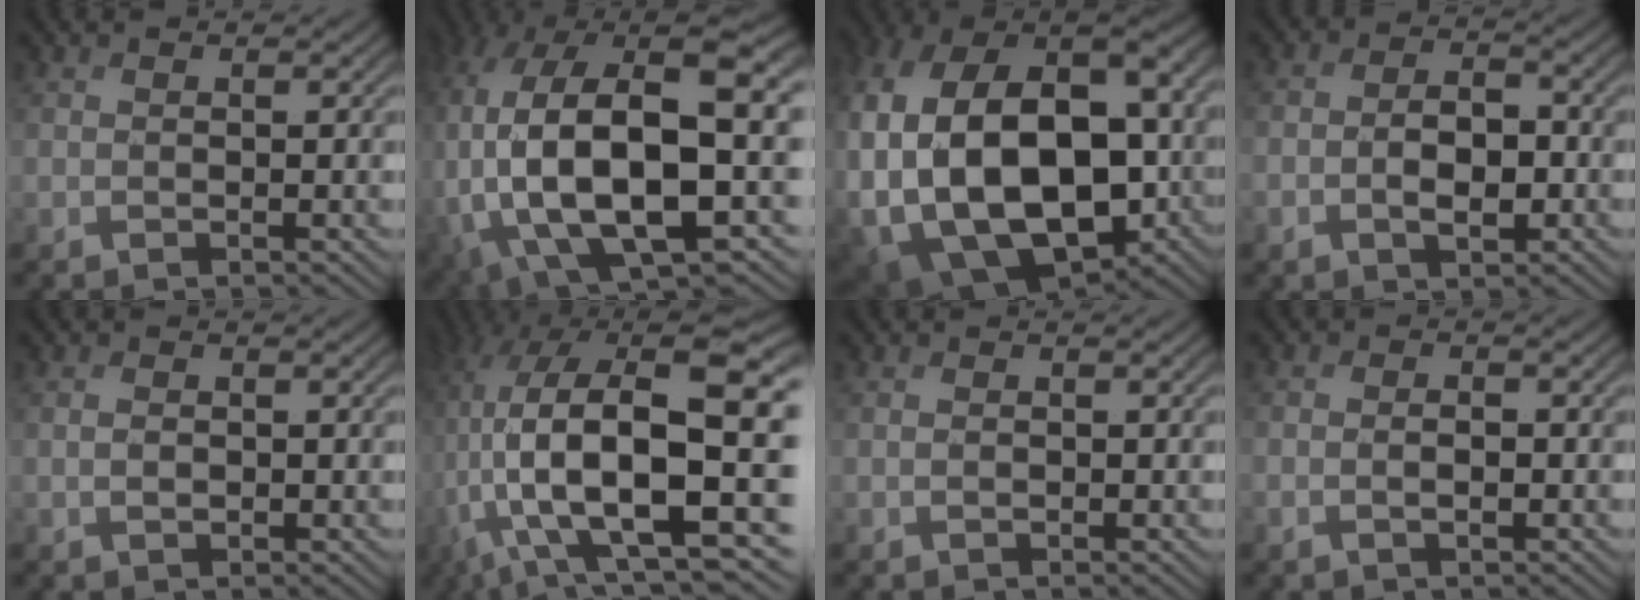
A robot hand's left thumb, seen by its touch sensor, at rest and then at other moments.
{"total": 19.9, "force": [-2.3, 10.3, 16.9], "torque": [-0.372, -0.045, -0.021]}
{"total": 21.8, "force": [-4.1, 14.5, 15.8], "torque": [-0.334, -0.052, -0.047]}
{"total": 4.9, "force": [-1.9, 3.1, 3.4], "torque": [-0.048, -0.006, -0.043]}
{"total": 1.4, "force": [-0.6, 0.9, 0.9], "torque": [-0.016, -0.002, -0.012]}
{"total": 20.6, "force": [0.3, 10.3, 17.8], "torque": [-0.349, -0.013, 0.013]}
{"total": 0.9, "force": [-0.6, 0.5, 0.4], "torque": [-0.007, -0.001, -0.010]}
{"total": 2.2, "force": [-1.1, 1.2, 1.5], "torque": [-0.016, -0.002, -0.023]}